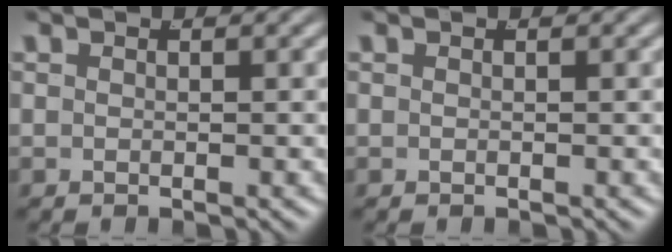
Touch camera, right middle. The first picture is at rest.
{"total": 0.0}